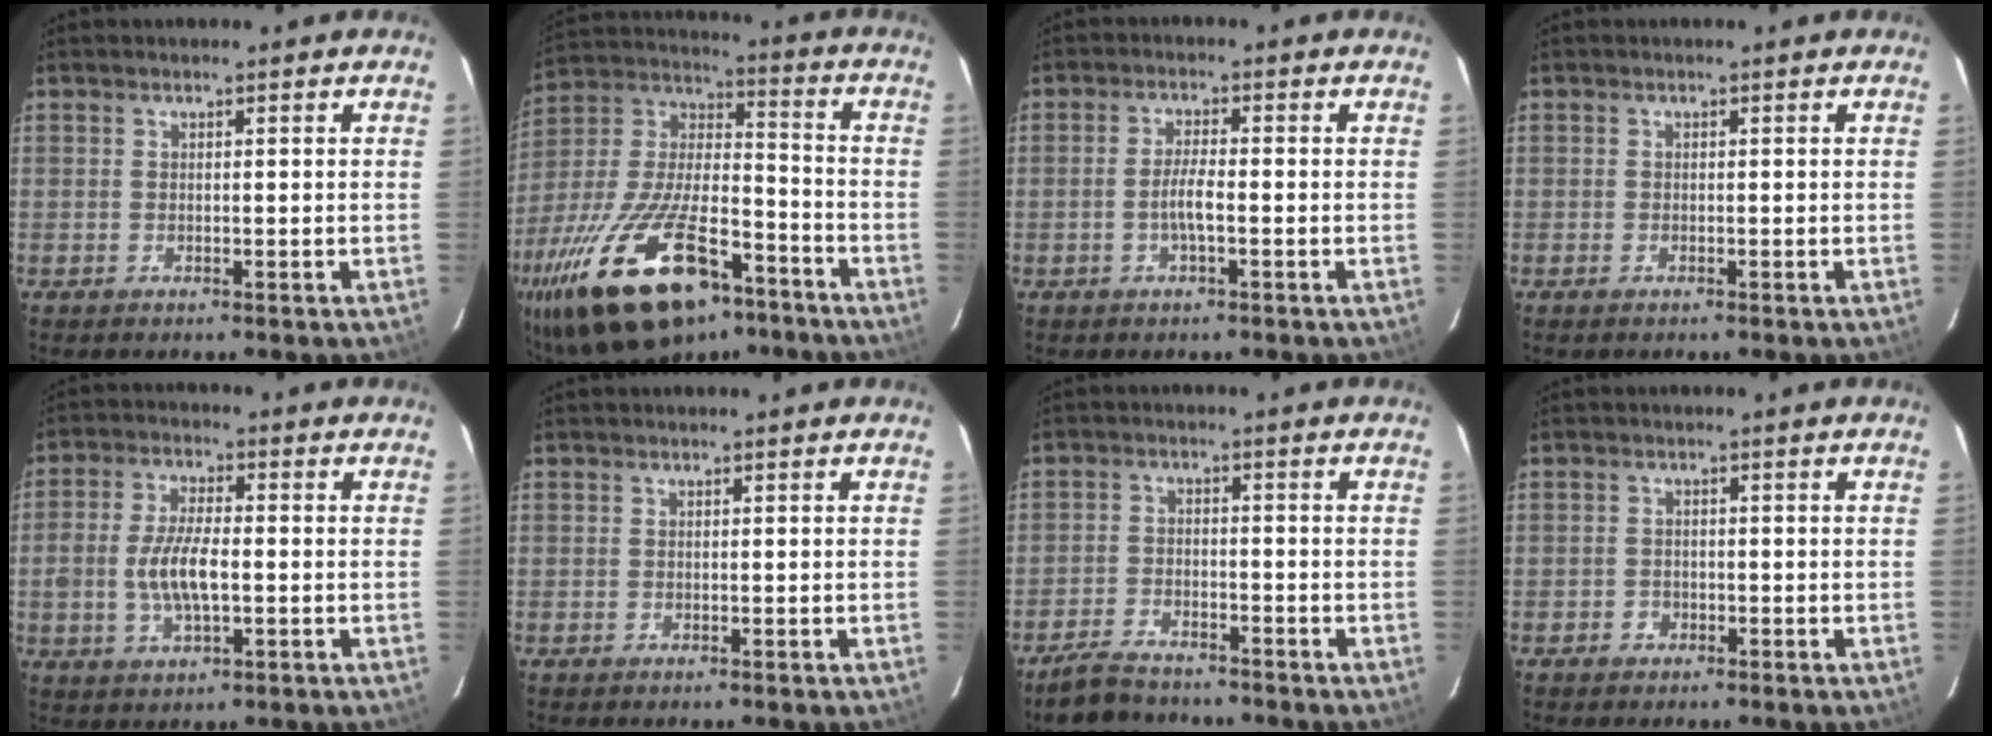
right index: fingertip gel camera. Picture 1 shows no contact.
{"total": 28.3, "force": [-17.4, 11.4, 19.2], "torque": [-0.383, -0.024, -0.284]}
{"total": 3.2, "force": [-1.2, 0.4, 3.0], "torque": [-0.060, 0.000, -0.020]}
{"total": 0.8, "force": [-0.6, 0.4, 0.3], "torque": [-0.007, -0.002, -0.012]}
{"total": 0.0}
{"total": 0.0}
{"total": 7.2, "force": [-6.2, 2.8, 2.4], "torque": [-0.076, 0.001, -0.104]}
{"total": 1.8, "force": [-1.1, 1.4, 0.2], "torque": [-0.006, 0.004, -0.017]}